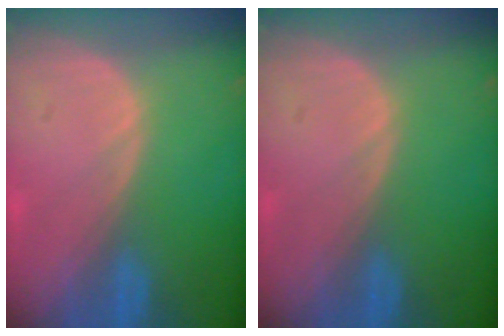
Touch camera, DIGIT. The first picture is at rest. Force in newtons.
{"total": 0.0}